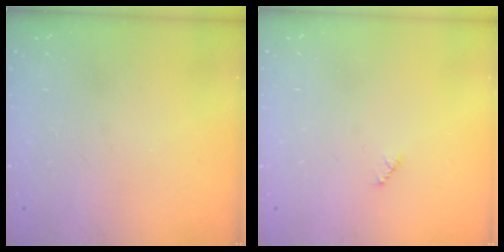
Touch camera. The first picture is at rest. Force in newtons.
{"total": 2.5, "press": 2.5, "slide": 0.3}